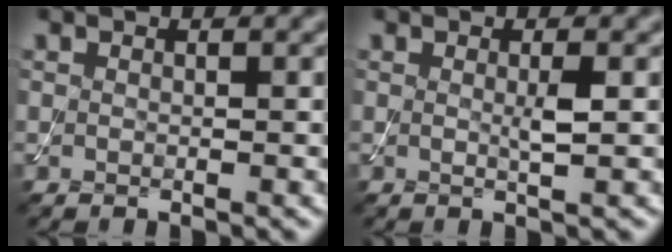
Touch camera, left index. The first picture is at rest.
{"total": 1.3, "force": [0.1, 0.1, 1.3], "torque": [-0.025, -0.002, -0.001]}